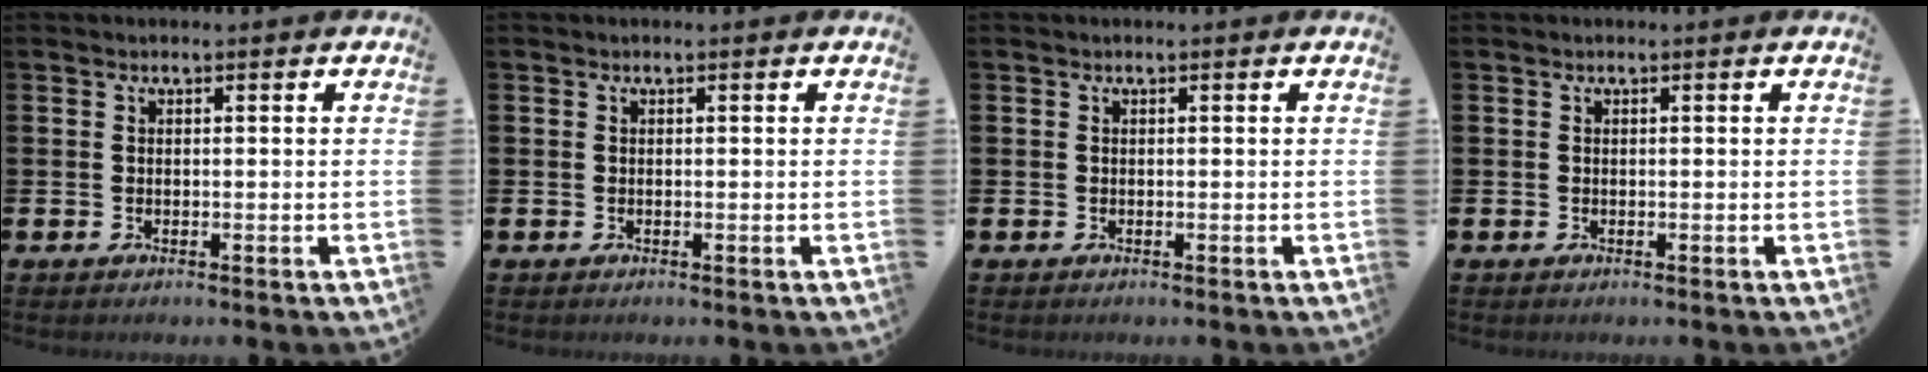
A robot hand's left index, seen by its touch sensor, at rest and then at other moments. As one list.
[{"total": 0.0}, {"total": 0.0}, {"total": 0.0}]